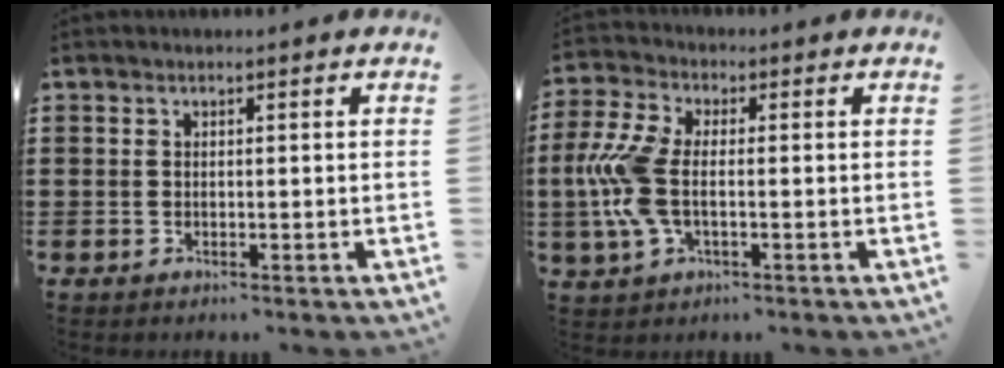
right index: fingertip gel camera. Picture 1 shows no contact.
{"total": 9.1, "force": [-0.8, 4.6, 7.8], "torque": [-0.201, -0.013, -0.023]}